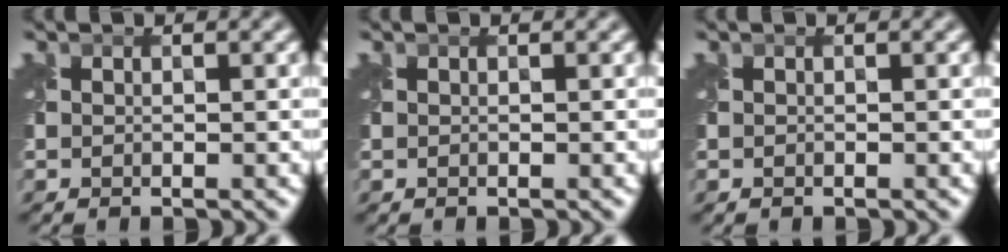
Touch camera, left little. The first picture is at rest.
{"total": 0.0}
{"total": 0.0}